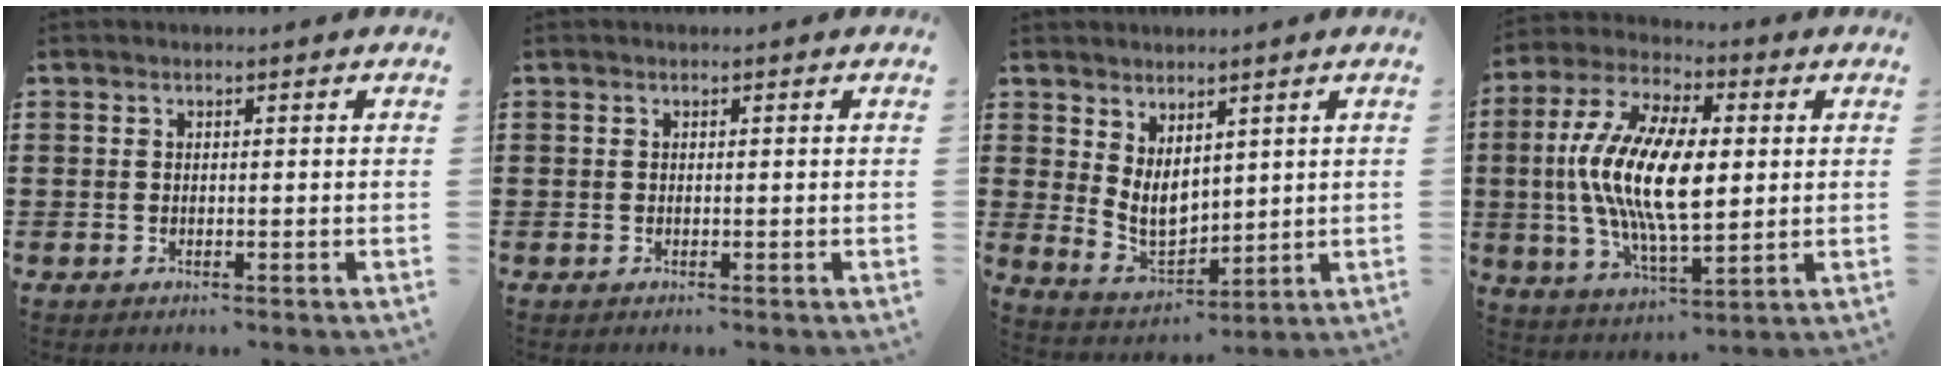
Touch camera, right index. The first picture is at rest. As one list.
[{"total": 0.0}, {"total": 5.2, "force": [2.3, 3.5, 3.1], "torque": [-0.068, -0.008, 0.044]}, {"total": 14.6, "force": [0.4, 6.2, 13.2], "torque": [-0.289, -0.006, 0.003]}]